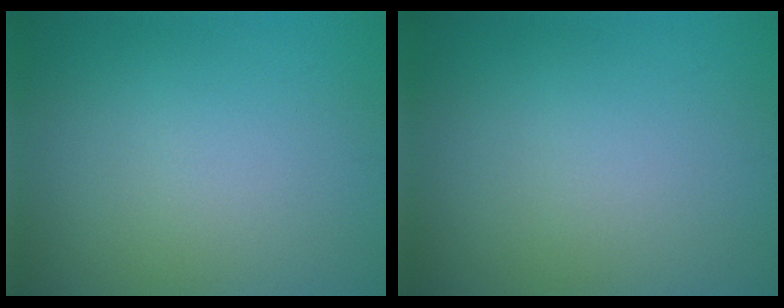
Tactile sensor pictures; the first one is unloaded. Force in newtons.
{"total": 0.0}